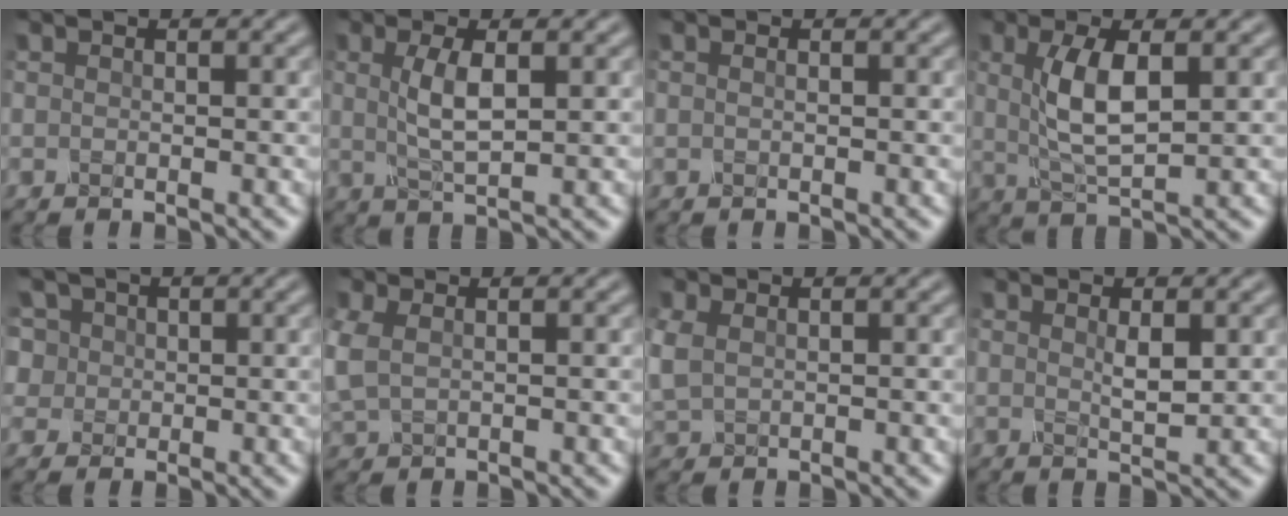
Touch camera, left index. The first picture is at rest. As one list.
[{"total": 3.4, "force": [0.8, 1.0, 3.2], "torque": [-0.069, 0.000, 0.016]}, {"total": 0.6, "force": [0.1, 0.2, 0.5], "torque": [-0.009, -0.005, 0.001]}, {"total": 5.1, "force": [1.0, 1.7, 4.7], "torque": [-0.098, 0.000, 0.022]}, {"total": 6.6, "force": [2.8, 5.3, 2.8], "torque": [-0.057, 0.026, 0.024]}, {"total": 2.8, "force": [0.5, 1.8, 2.0], "torque": [-0.062, 0.000, 0.014]}, {"total": 2.6, "force": [0.5, 1.9, 1.7], "torque": [-0.057, 0.000, 0.014]}, {"total": 1.8, "force": [0.7, 0.5, 1.6], "torque": [-0.033, -0.004, 0.014]}]